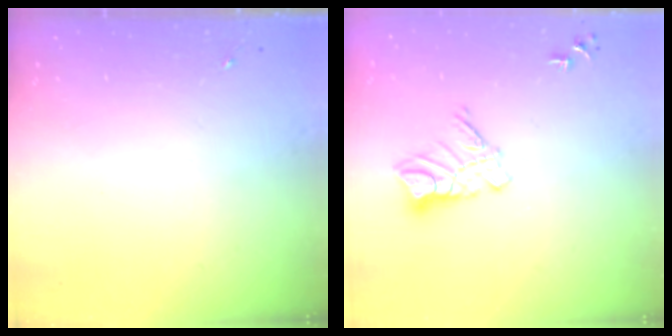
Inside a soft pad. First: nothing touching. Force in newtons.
{"total": 10.5, "press": 10.4, "slide": 1.0}